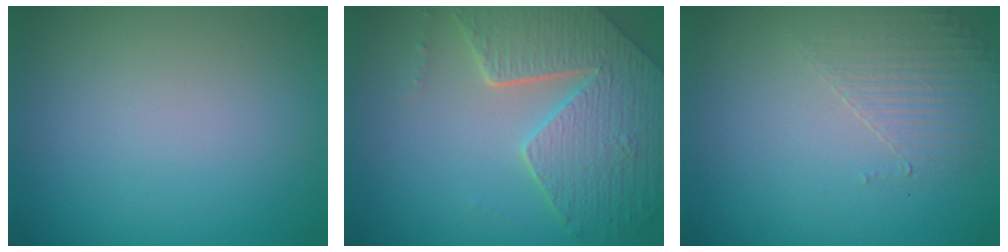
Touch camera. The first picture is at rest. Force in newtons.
{"total": 7.2, "press": 5.5, "slide": 4.7}
{"total": 1.7, "press": 0.9, "slide": 1.4}